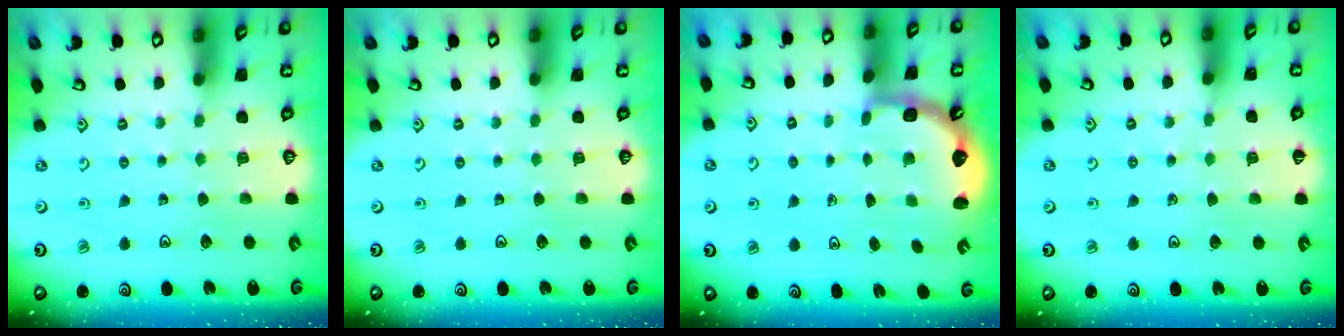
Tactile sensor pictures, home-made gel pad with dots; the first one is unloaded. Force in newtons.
{"total": 0.0}
{"total": 2.5, "press": 2.1, "slide": 1.3}
{"total": 2.5, "press": 2.5, "slide": 0.5}